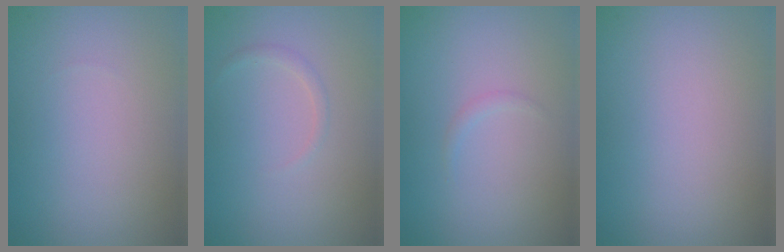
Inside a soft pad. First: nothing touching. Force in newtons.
{"total": 0.7, "press": 0.7, "slide": 0.1}
{"total": 0.5, "press": 0.5, "slide": 0.1}
{"total": 0.0}